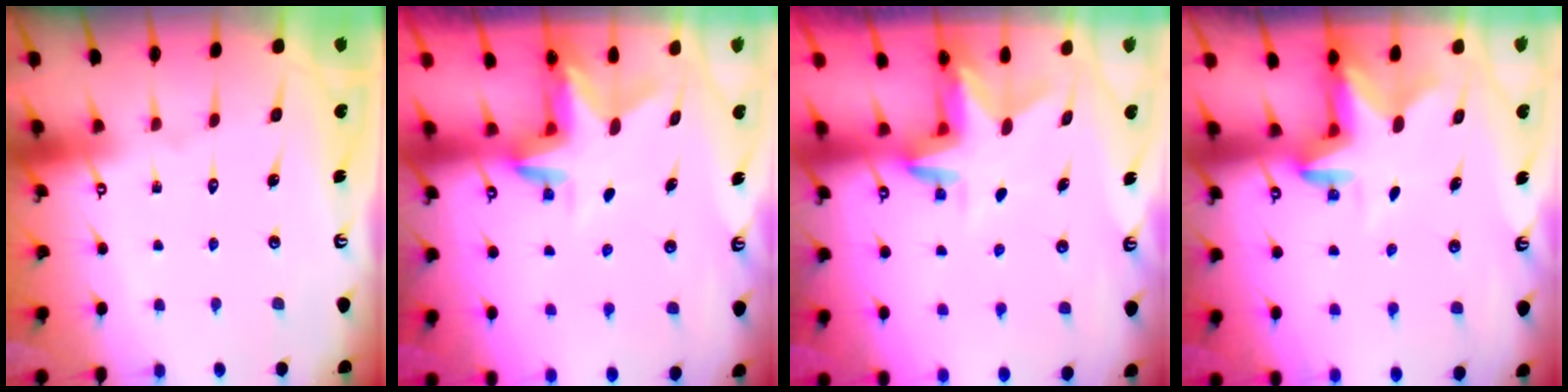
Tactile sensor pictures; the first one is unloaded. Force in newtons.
{"total": 3.1, "press": 3.1, "slide": 0.3}
{"total": 2.9, "press": 2.9, "slide": 0.3}
{"total": 2.4, "press": 2.3, "slide": 0.4}